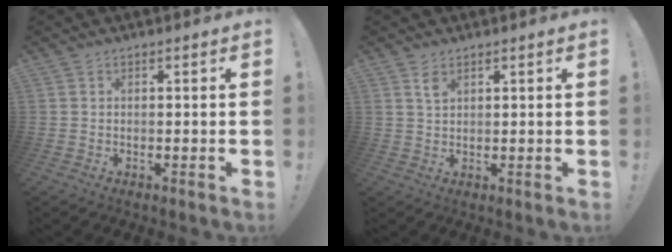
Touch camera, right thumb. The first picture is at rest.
{"total": 2.7, "force": [1.6, 1.2, 1.8], "torque": [-0.030, -0.005, 0.028]}